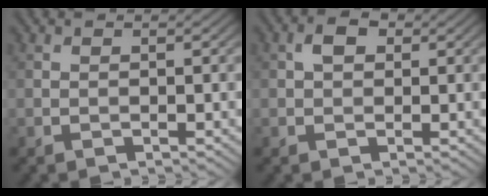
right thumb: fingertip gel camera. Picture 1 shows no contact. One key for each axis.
{"total": 2.4, "fx": 0.7, "fy": 1.6, "fz": 1.6, "tx": -0.032, "ty": 0.005, "tz": 0.008}